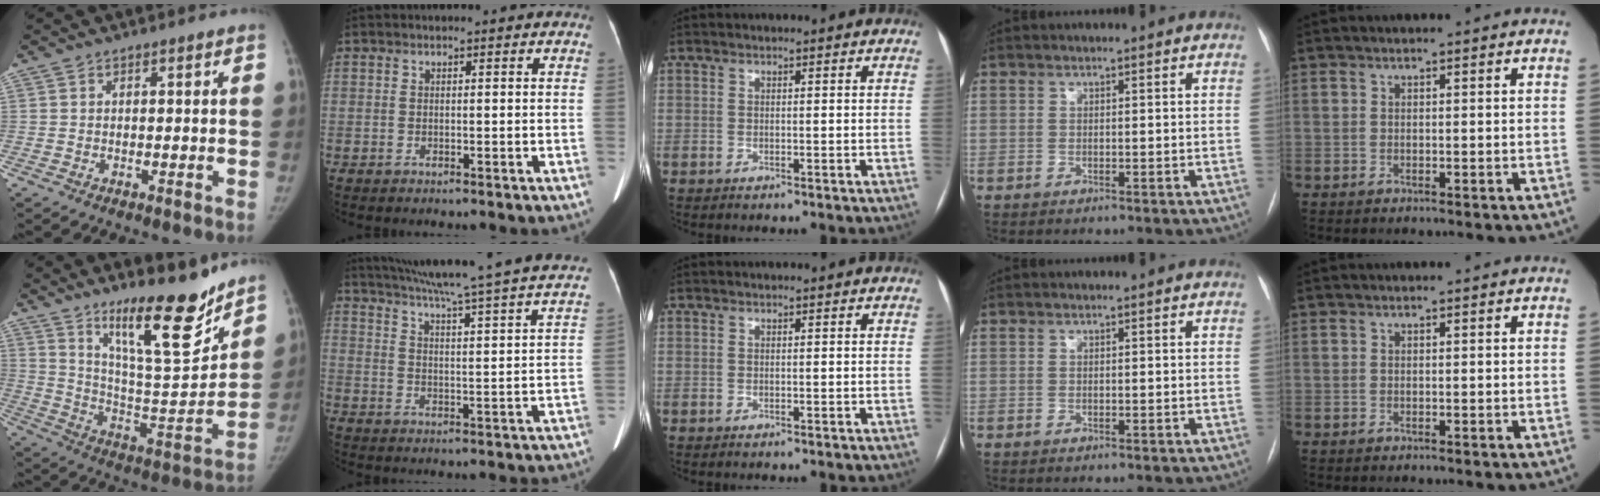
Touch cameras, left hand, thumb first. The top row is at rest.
{"thumb": {"total": 18.0, "force": [13.4, 3.7, 11.3], "torque": [-0.140, -0.102, 0.230]}, "index": {"total": 28.4, "force": [25.2, -0.3, 13.2], "torque": [-0.215, -0.052, 0.318]}}